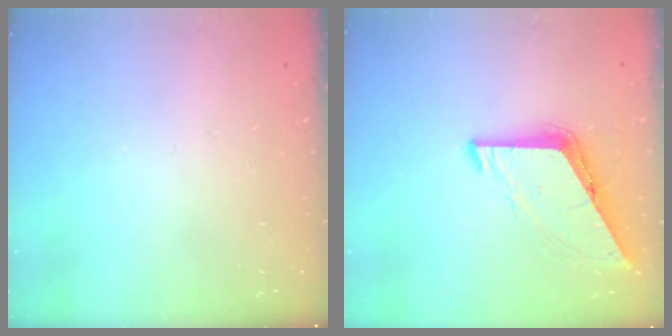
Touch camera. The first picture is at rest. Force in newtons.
{"total": 6.8, "press": 6.8, "slide": 0.4}